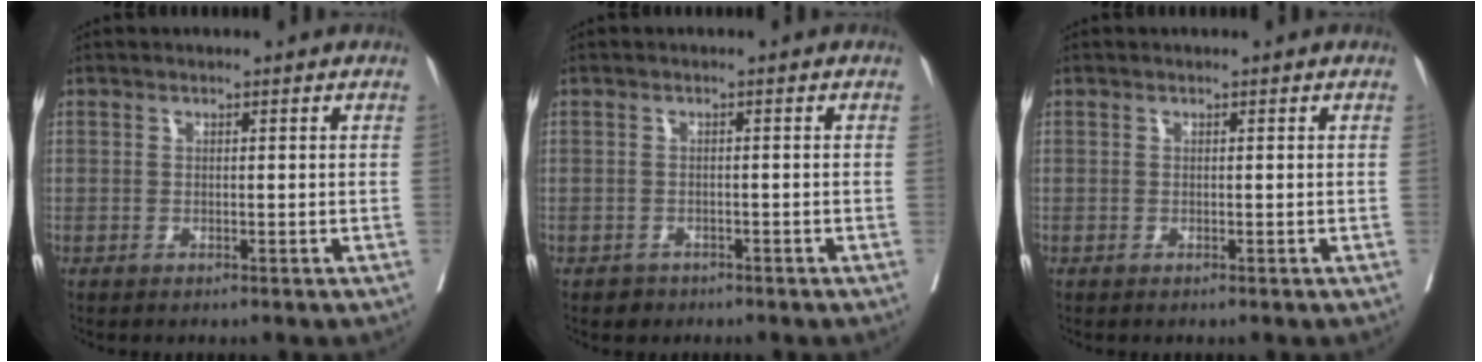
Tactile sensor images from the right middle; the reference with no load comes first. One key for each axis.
{"total": 1.4, "fx": -1.0, "fy": 1.0, "fz": 0.0, "tx": -0.003, "ty": 0.003, "tz": -0.016}
{"total": 0.0}